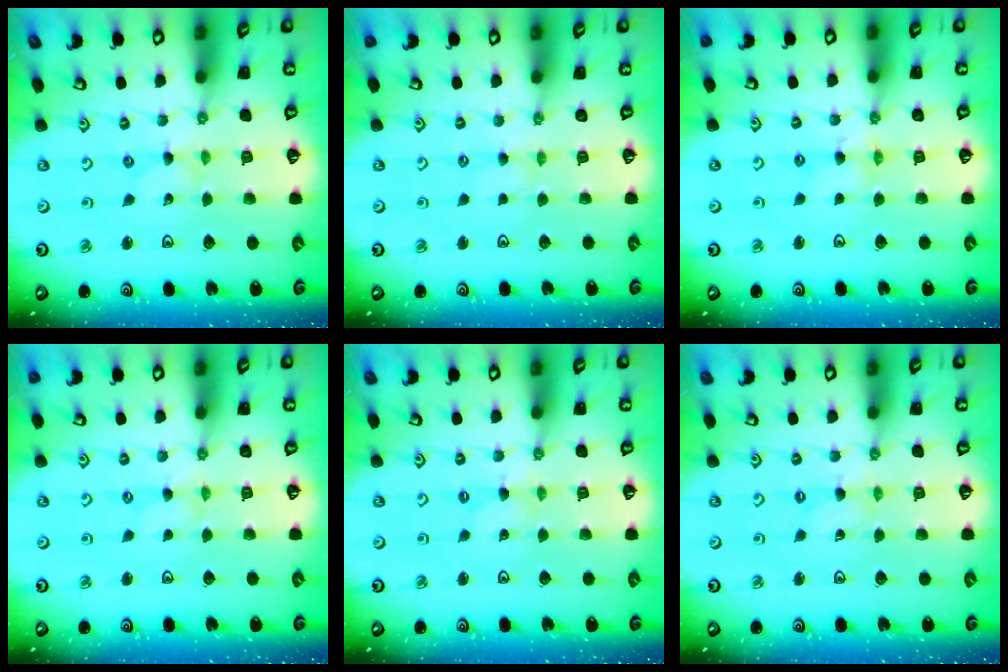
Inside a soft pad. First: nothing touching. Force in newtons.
{"total": 1.3, "press": 1.3, "slide": 0.4}
{"total": 2.1, "press": 2.1, "slide": 0.3}
{"total": 0.0}
{"total": 0.0}
{"total": 0.0}